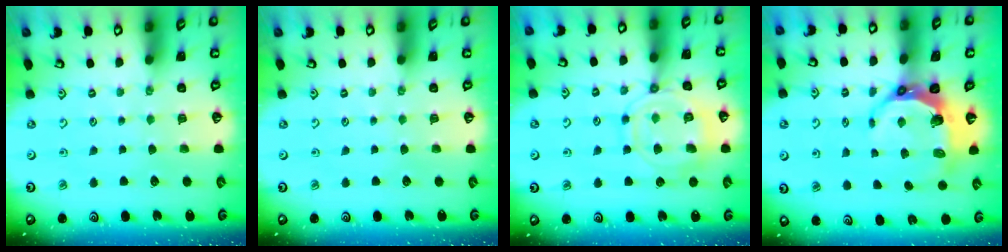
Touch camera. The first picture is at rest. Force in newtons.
{"total": 0.0}
{"total": 13.3, "press": 13.2, "slide": 1.2}
{"total": 9.1, "press": 7.8, "slide": 4.7}